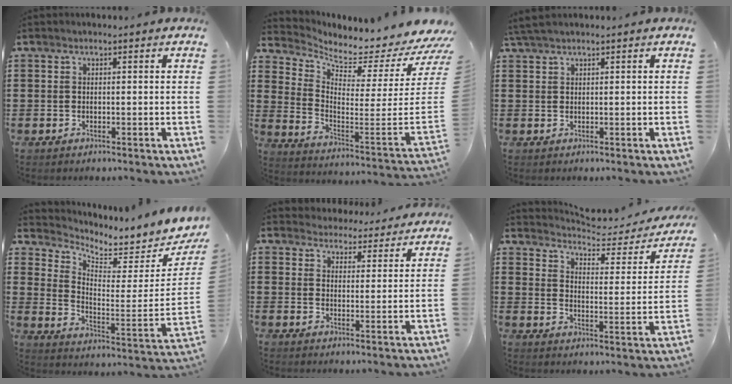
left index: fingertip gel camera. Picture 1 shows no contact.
{"total": 3.3, "force": [3.1, 0.4, 1.2], "torque": [-0.043, -0.056, 0.042]}
{"total": 2.0, "force": [1.6, 0.2, 1.2], "torque": [-0.026, 0.002, 0.032]}
{"total": 4.6, "force": [4.3, 0.9, 1.3], "torque": [-0.046, -0.050, 0.069]}
{"total": 4.2, "force": [4.1, 0.5, -0.2], "torque": [-0.016, -0.024, 0.073]}
{"total": 3.7, "force": [3.5, 0.4, 1.1], "torque": [-0.044, -0.027, 0.052]}